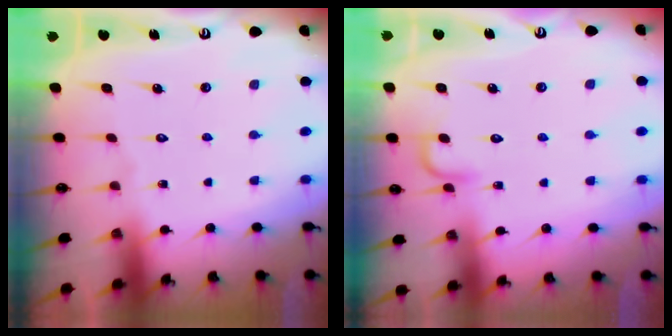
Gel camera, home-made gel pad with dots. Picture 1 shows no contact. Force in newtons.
{"total": 5.0, "press": 5.0, "slide": 0.5}